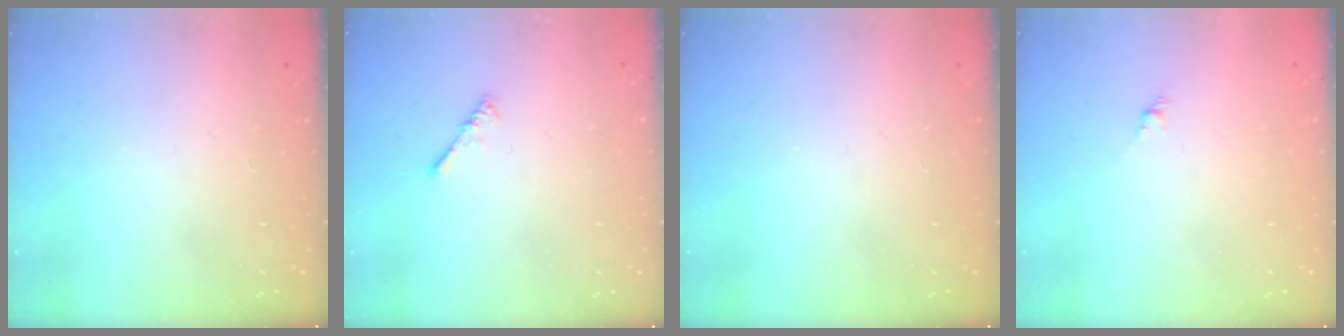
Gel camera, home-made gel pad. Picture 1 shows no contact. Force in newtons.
{"total": 0.0}
{"total": 0.0}
{"total": 1.6, "press": 1.5, "slide": 0.5}